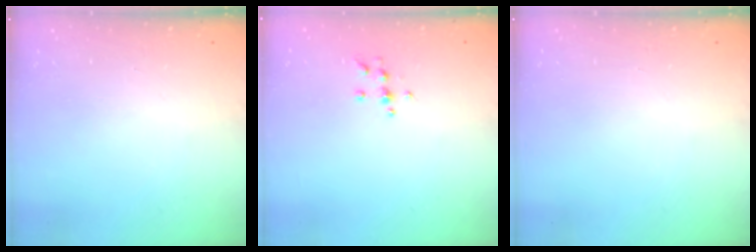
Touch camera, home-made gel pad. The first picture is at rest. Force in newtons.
{"total": 5.0, "press": 4.9, "slide": 0.5}
{"total": 0.0}